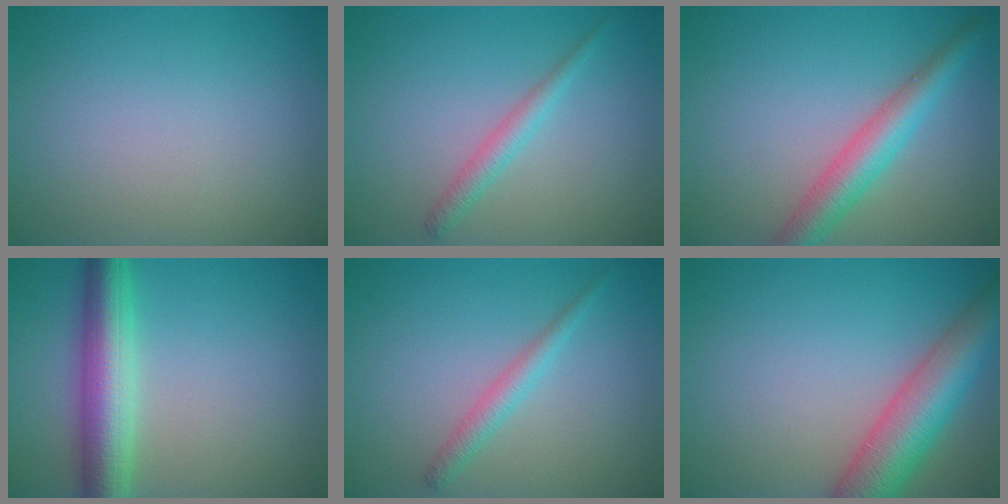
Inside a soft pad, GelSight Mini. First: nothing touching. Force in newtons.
{"total": 1.9, "press": 1.9, "slide": 0.1}
{"total": 4.4, "press": 4.4, "slide": 0.1}
{"total": 6.4, "press": 6.4, "slide": 0.0}
{"total": 1.9, "press": 1.9, "slide": 0.1}
{"total": 7.4, "press": 7.4, "slide": 0.4}